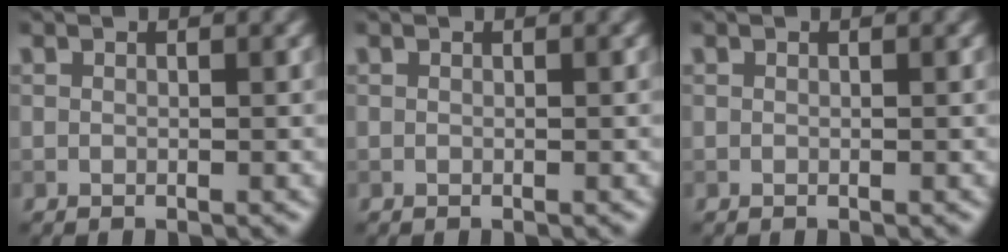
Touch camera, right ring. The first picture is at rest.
{"total": 0.0}
{"total": 0.0}